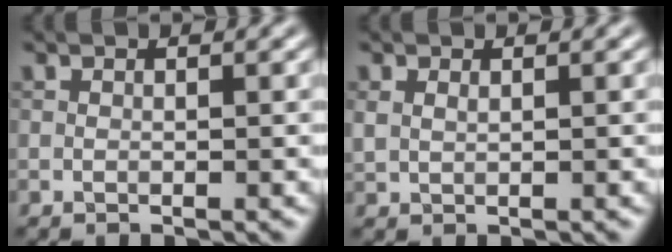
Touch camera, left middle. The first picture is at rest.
{"total": 1.1, "force": [0.6, 0.7, 0.6], "torque": [-0.020, -0.002, 0.016]}